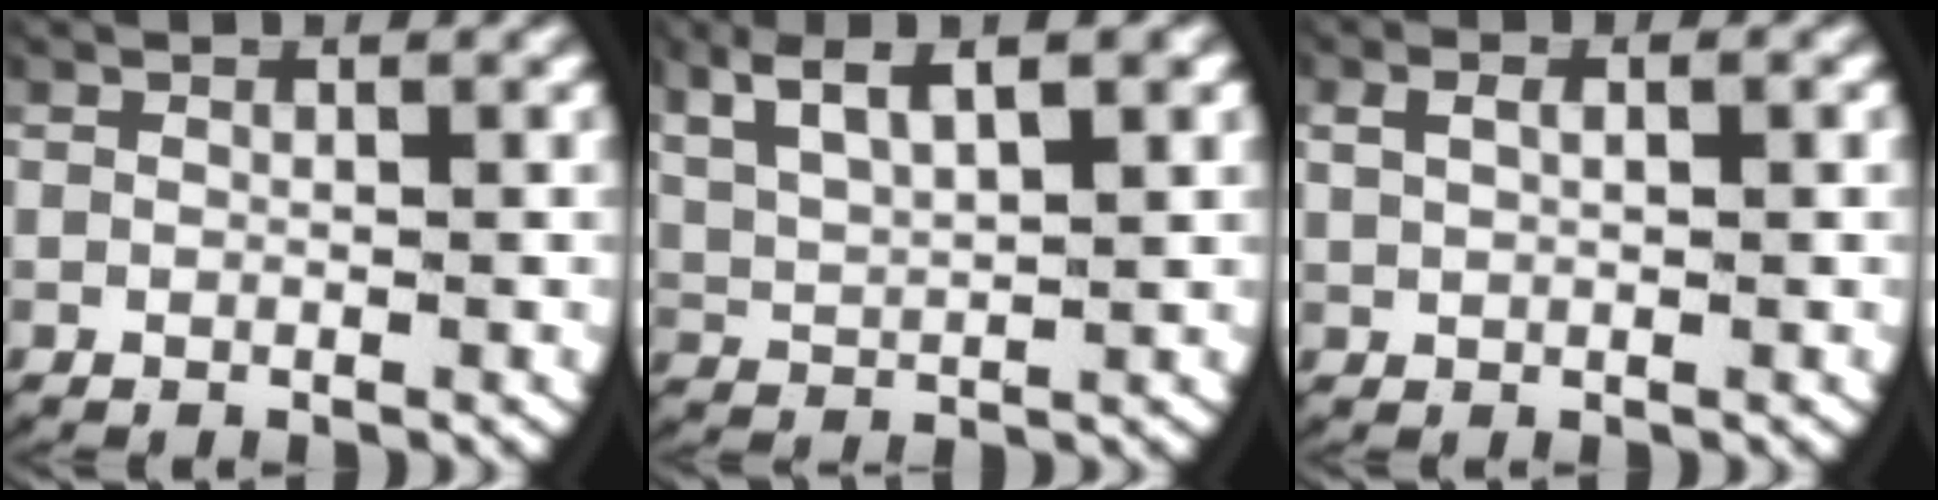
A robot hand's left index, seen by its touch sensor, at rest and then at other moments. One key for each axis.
{"total": 7.3, "fx": 3.8, "fy": 4.0, "fz": 4.7, "tx": -0.097, "ty": 0.014, "tz": 0.064}
{"total": 1.5, "fx": 0.5, "fy": 0.7, "fz": 1.3, "tx": -0.027, "ty": 0.002, "tz": 0.016}